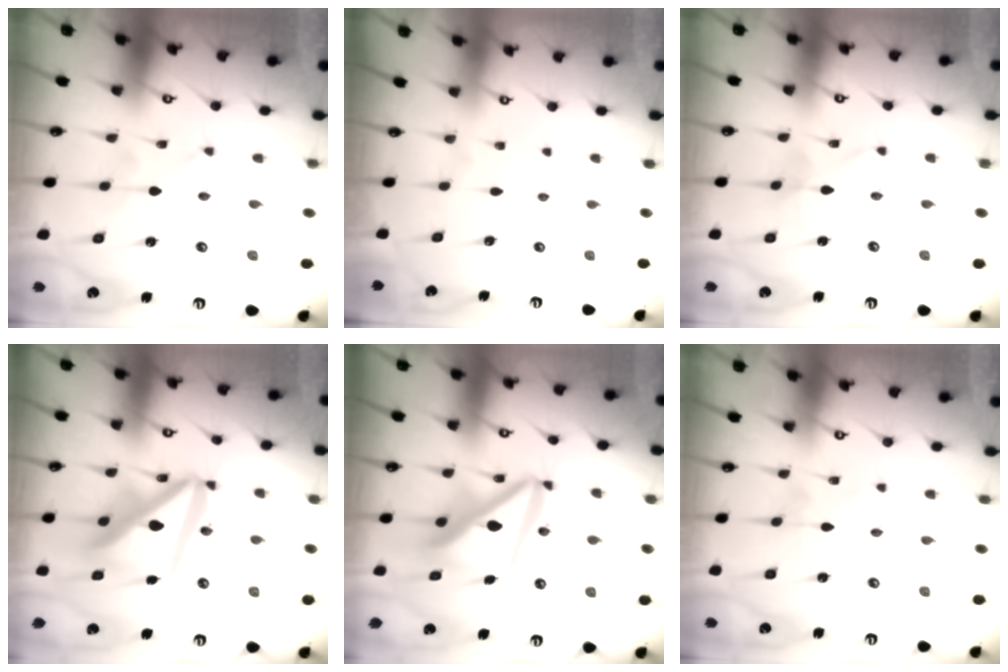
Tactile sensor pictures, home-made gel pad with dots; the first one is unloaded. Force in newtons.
{"total": 0.0}
{"total": 2.4, "press": 2.4, "slide": 0.2}
{"total": 19.0, "press": 18.8, "slide": 2.4}
{"total": 15.0, "press": 14.9, "slide": 1.9}
{"total": 1.4, "press": 1.4, "slide": 0.1}